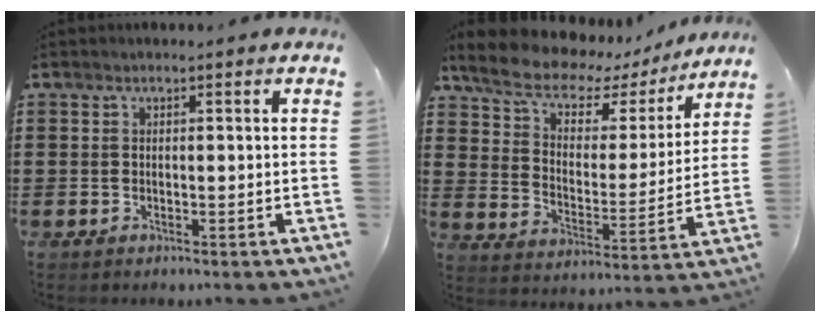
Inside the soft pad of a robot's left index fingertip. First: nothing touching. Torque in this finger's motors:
{"motor_torque": [1.01, -1.13, 0.57, 0.17]}